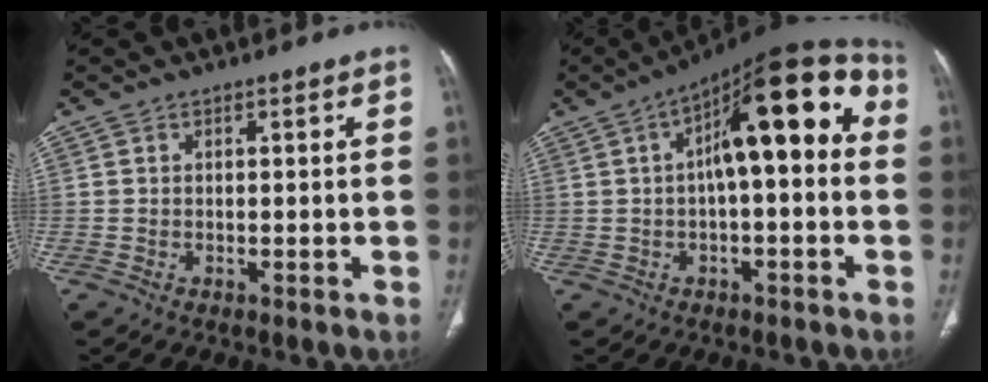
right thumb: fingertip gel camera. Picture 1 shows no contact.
{"total": 17.4, "force": [2.0, 6.6, 15.9], "torque": [-0.198, 0.050, 0.020]}